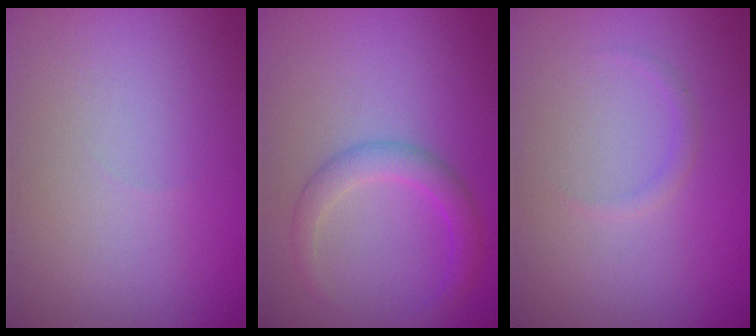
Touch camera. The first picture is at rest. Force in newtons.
{"total": 2.4, "press": 2.4, "slide": 0.1}
{"total": 0.7, "press": 0.7, "slide": 0.1}